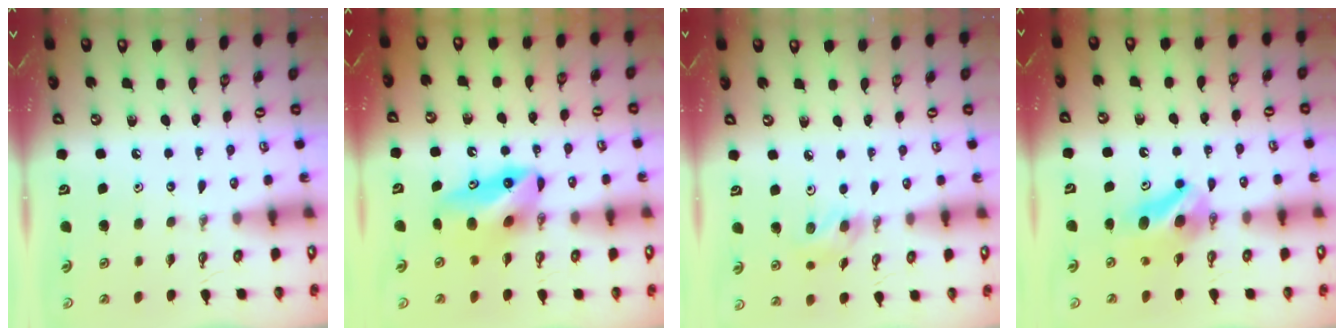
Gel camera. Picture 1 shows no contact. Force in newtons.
{"total": 10.7, "press": 8.6, "slide": 6.3}
{"total": 5.8, "press": 5.7, "slide": 1.0}
{"total": 7.8, "press": 5.0, "slide": 6.0}